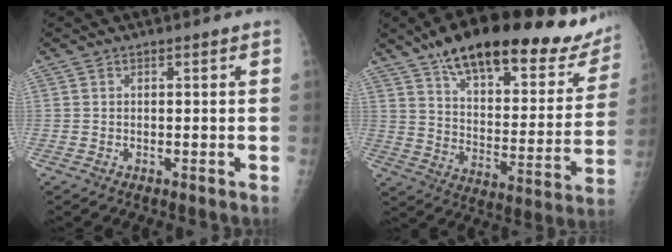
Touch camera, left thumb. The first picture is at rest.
{"total": 30.0, "force": [21.1, 10.2, 18.7], "torque": [-0.239, -0.054, 0.298]}